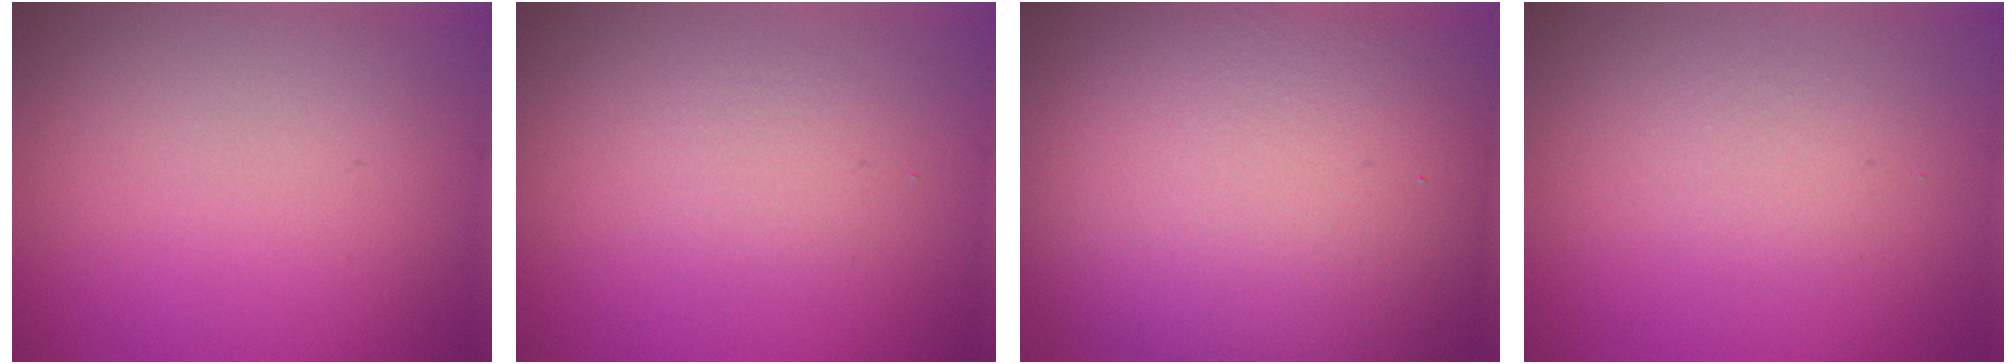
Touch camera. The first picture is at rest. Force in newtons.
{"total": 1.7, "press": 1.7, "slide": 0.1}
{"total": 16.3, "press": 16.2, "slide": 1.4}
{"total": 1.3, "press": 1.3, "slide": 0.1}